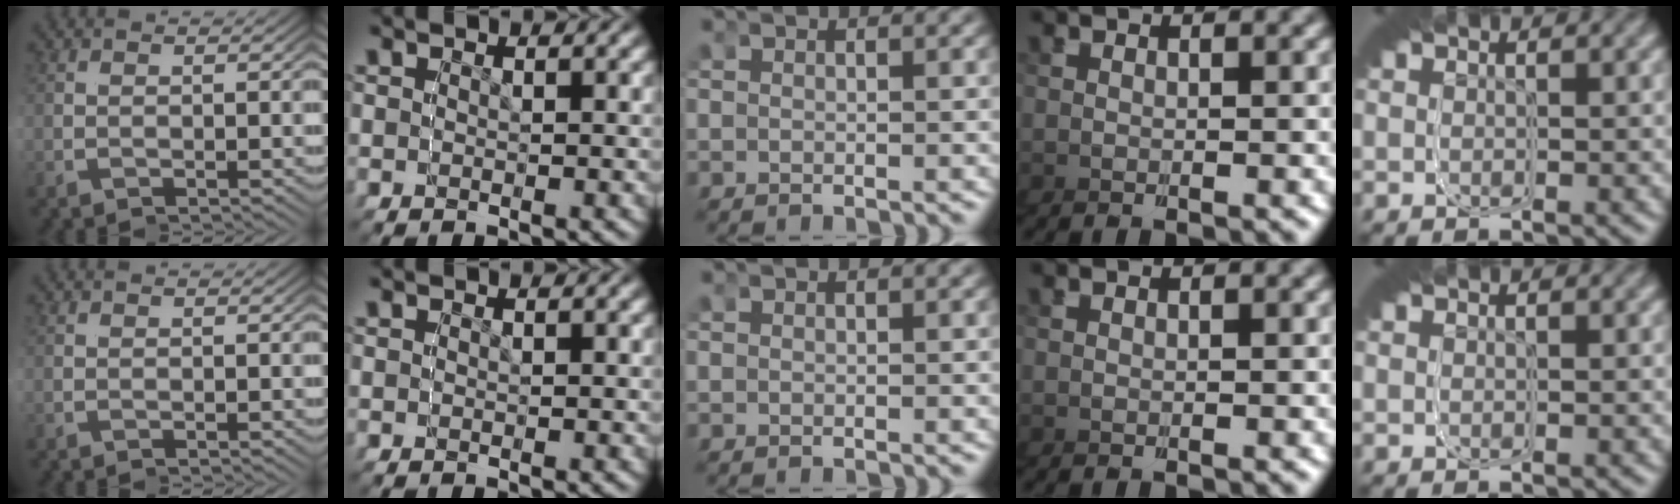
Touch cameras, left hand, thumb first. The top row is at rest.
{}